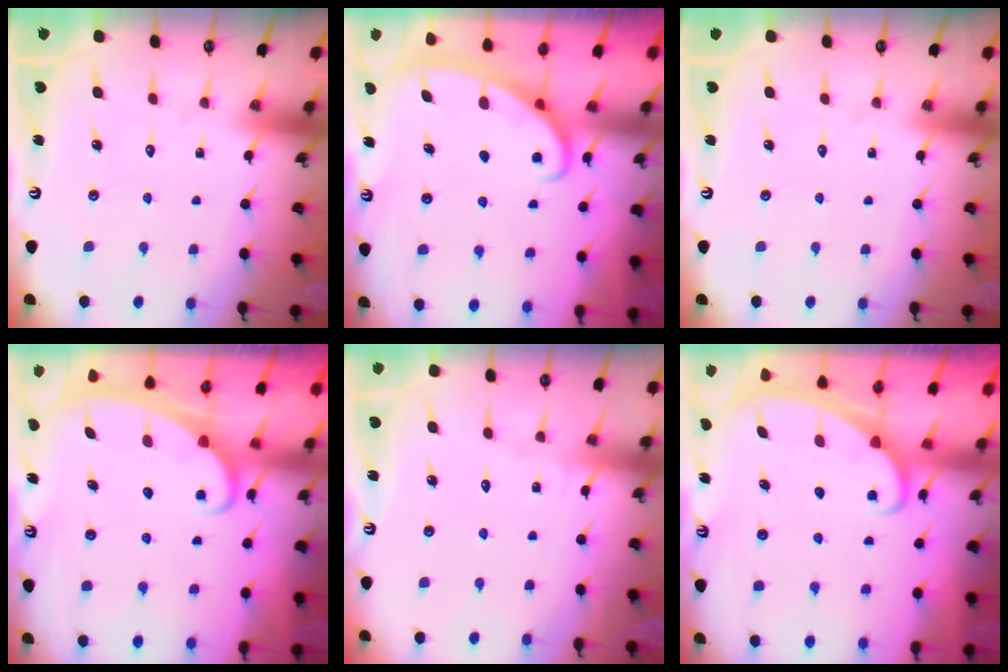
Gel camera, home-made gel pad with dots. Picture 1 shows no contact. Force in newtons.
{"total": 2.8, "press": 2.8, "slide": 0.4}
{"total": 0.0}
{"total": 2.3, "press": 2.3, "slide": 0.3}
{"total": 2.5, "press": 2.5, "slide": 0.2}
{"total": 1.9, "press": 1.9, "slide": 0.1}